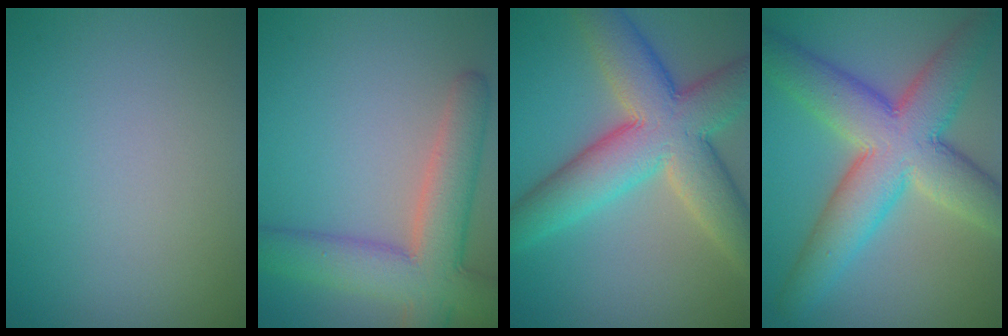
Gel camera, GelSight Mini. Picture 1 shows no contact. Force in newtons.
{"total": 7.5, "press": 7.5, "slide": 0.5}
{"total": 10.5, "press": 10.5, "slide": 0.5}
{"total": 10.3, "press": 10.3, "slide": 0.3}